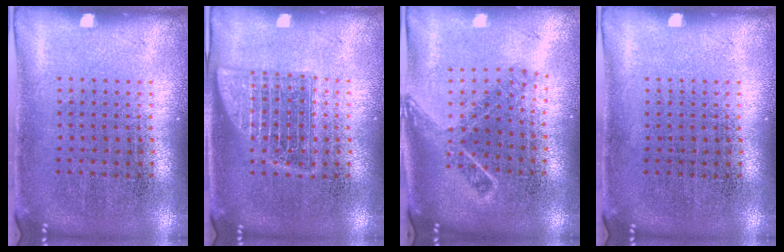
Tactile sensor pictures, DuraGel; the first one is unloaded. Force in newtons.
{"total": 2.5, "press": 2.5, "slide": 0.4}
{"total": 1.8, "press": 1.3, "slide": 1.2}
{"total": 0.0}